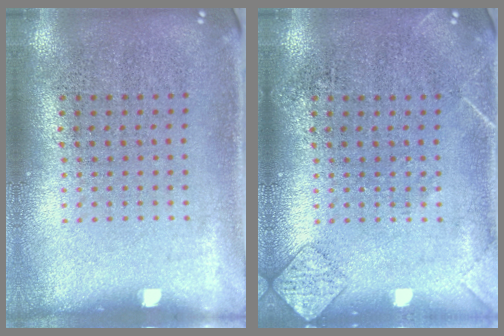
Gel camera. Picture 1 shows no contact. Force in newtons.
{"total": 1.6, "press": 1.5, "slide": 0.1}